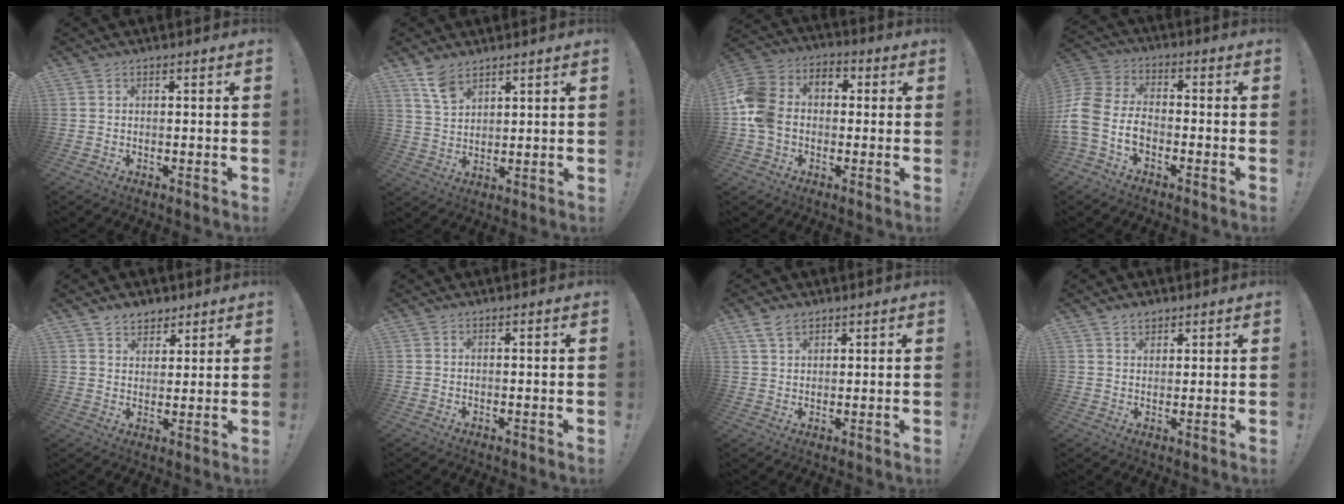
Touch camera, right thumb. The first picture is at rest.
{"total": 6.8, "force": [5.0, 3.1, 3.5], "torque": [-0.057, -0.028, 0.093]}
{"total": 13.0, "force": [-1.7, 10.6, 7.3], "torque": [-0.144, 0.023, -0.030]}
{"total": 12.5, "force": [-4.3, 8.3, 8.4], "torque": [-0.183, 0.017, -0.077]}
{"total": 5.9, "force": [4.4, 3.8, 0.7], "torque": [-0.003, -0.030, 0.084]}
{"total": 0.0}
{"total": 4.9, "force": [3.3, 2.9, 2.2], "torque": [-0.035, -0.011, 0.062]}
{"total": 3.4, "force": [2.5, 2.1, 1.0], "torque": [-0.003, -0.015, 0.045]}